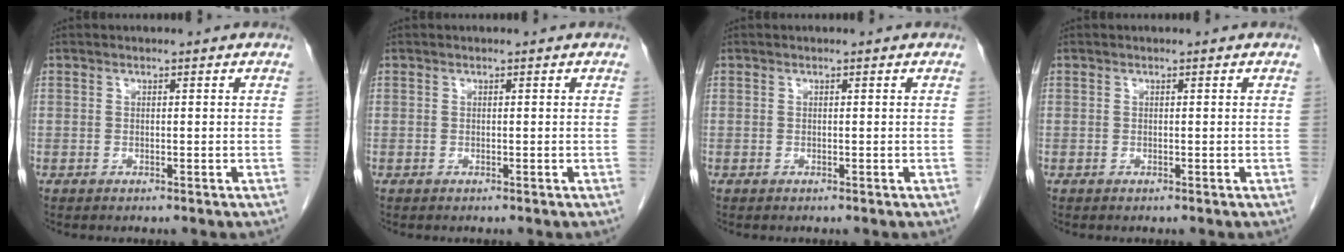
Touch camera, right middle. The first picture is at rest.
{"total": 0.0}
{"total": 0.0}
{"total": 0.0}